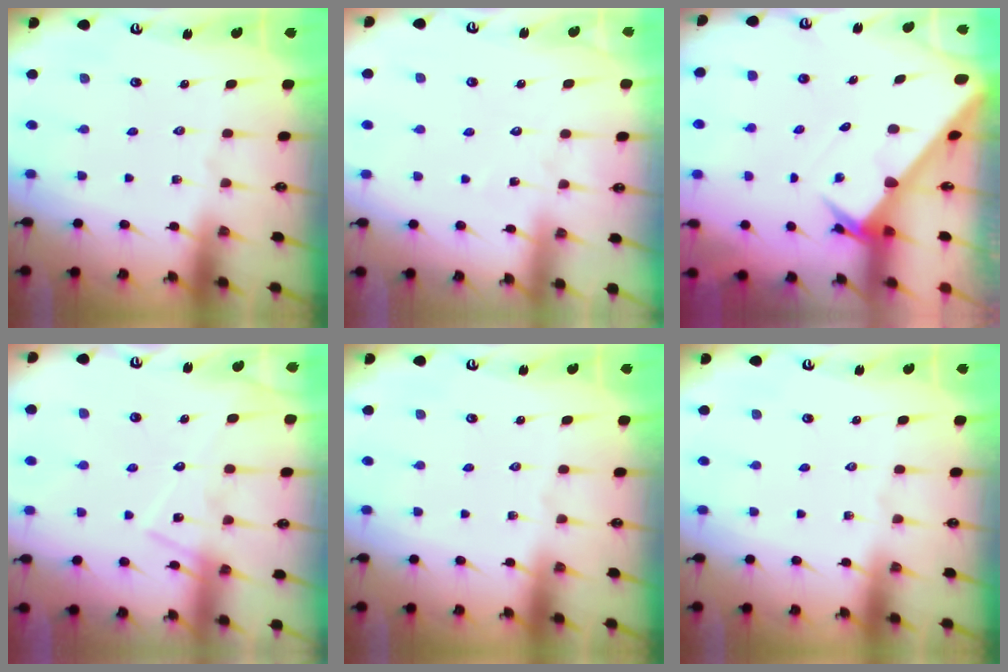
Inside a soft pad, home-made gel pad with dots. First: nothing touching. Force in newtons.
{"total": 4.8, "press": 4.8, "slide": 0.5}
{"total": 3.7, "press": 3.7, "slide": 0.2}
{"total": 12.5, "press": 12.5, "slide": 1.0}
{"total": 0.0}
{"total": 0.0}